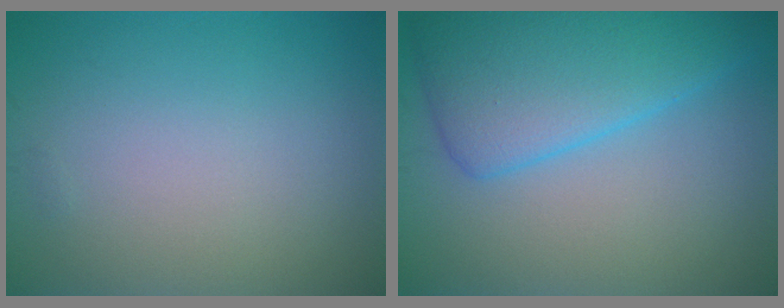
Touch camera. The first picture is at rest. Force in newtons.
{"total": 7.5, "press": 7.5, "slide": 0.3}